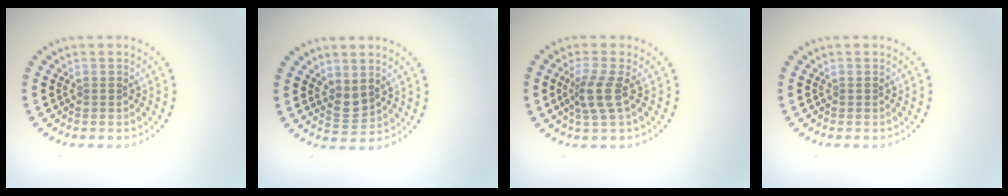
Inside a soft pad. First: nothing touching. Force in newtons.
{"total": 1.7, "press": 1.4, "slide": 0.9}
{"total": 2.8, "press": 2.1, "slide": 1.8}
{"total": 0.0}